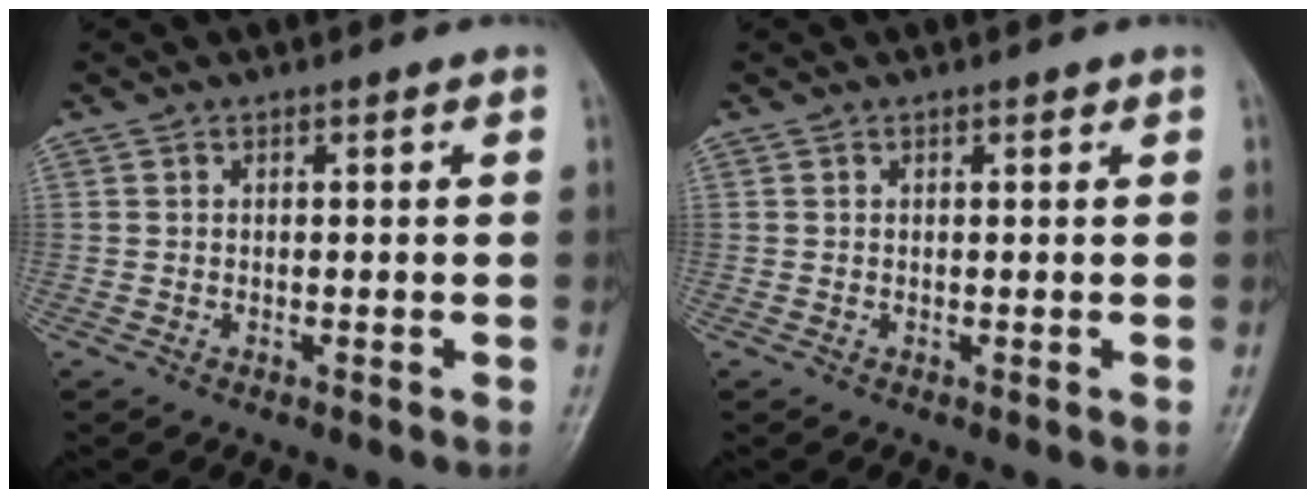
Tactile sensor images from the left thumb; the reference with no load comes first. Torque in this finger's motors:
{"motor_torque": [0.06, -0.04, -0.13, -0.07, 0.00]}